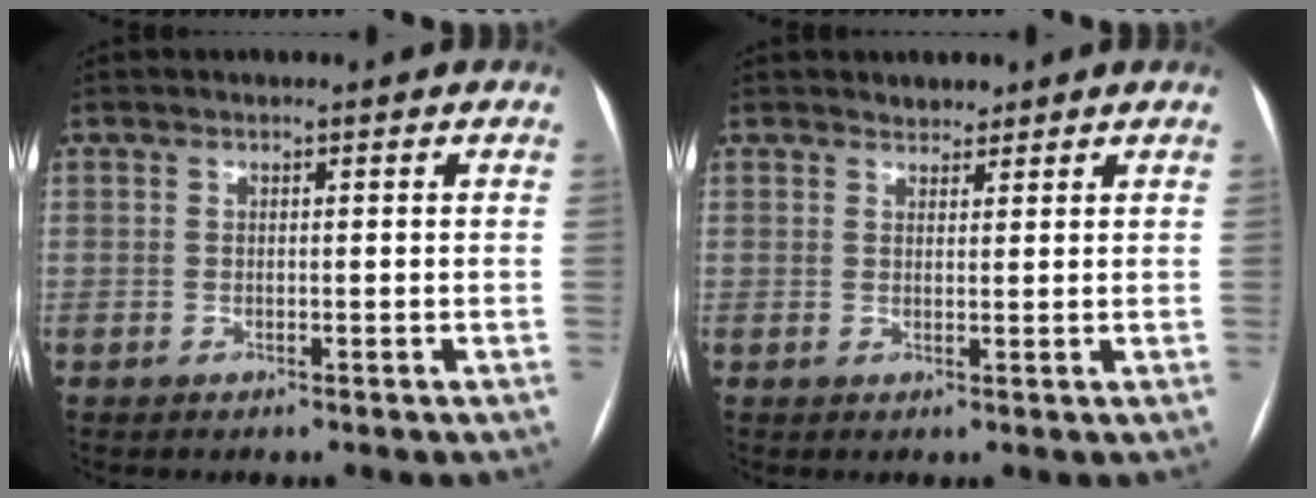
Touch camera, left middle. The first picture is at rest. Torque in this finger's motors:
{"motor_torque": [-0.01, 0.04, -0.08, -0.01]}